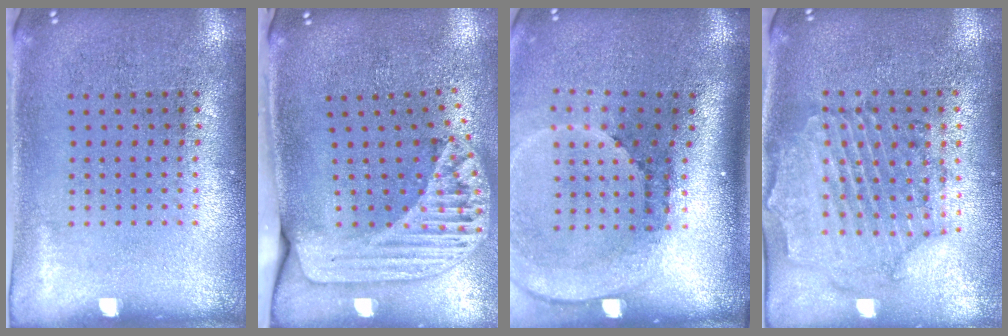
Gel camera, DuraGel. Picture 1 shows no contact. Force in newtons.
{"total": 2.2, "press": 1.7, "slide": 1.4}
{"total": 2.6, "press": 1.8, "slide": 1.8}
{"total": 0.7, "press": 0.6, "slide": 0.4}